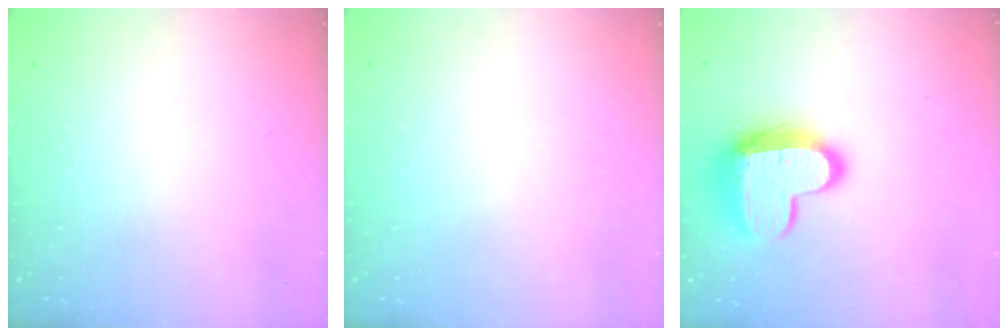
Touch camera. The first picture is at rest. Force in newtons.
{"total": 0.0}
{"total": 14.1, "press": 14.1, "slide": 1.1}